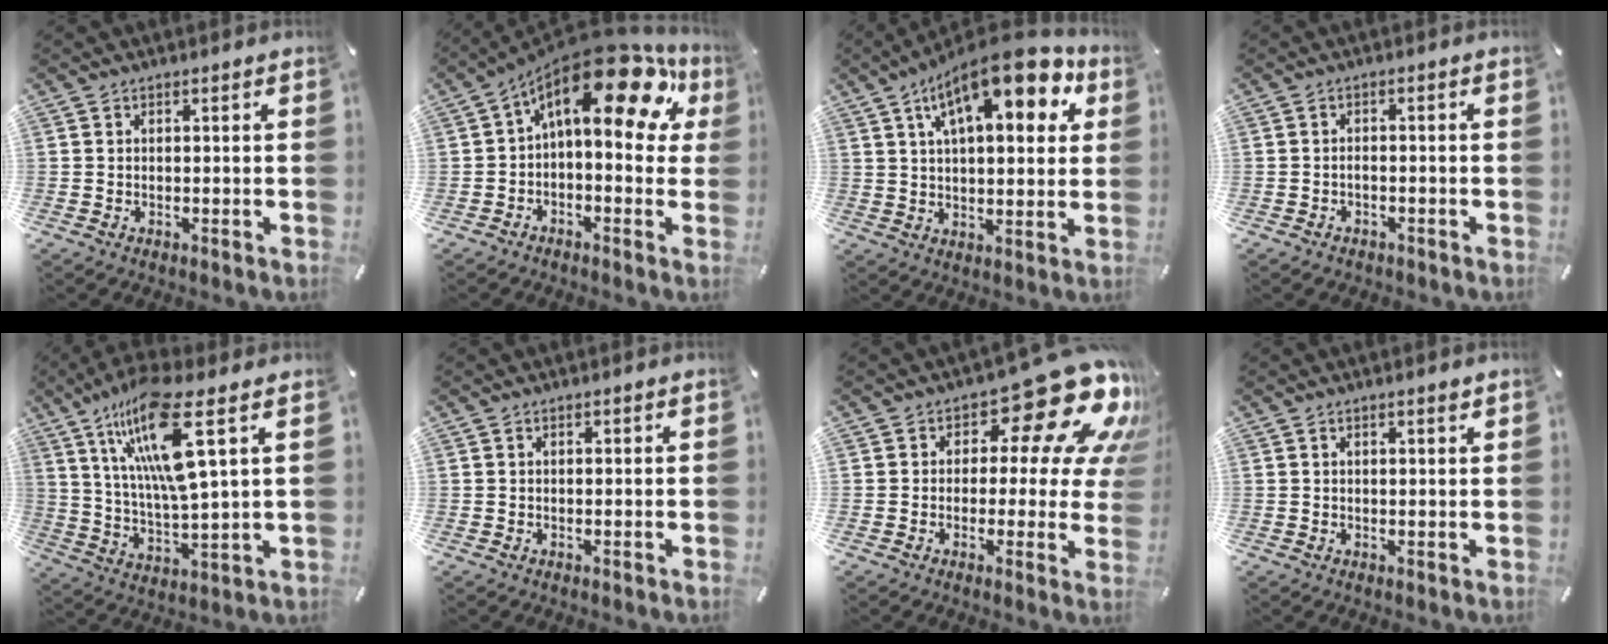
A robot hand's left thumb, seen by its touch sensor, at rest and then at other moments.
{"total": 19.5, "force": [9.1, 8.1, 15.2], "torque": [-0.240, -0.073, 0.148]}
{"total": 18.0, "force": [9.0, 7.1, 13.9], "torque": [-0.214, -0.029, 0.140]}
{"total": 1.5, "force": [-1.0, 0.8, 0.8], "torque": [-0.019, 0.005, -0.021]}
{"total": 17.5, "force": [8.6, 3.3, 14.9], "torque": [-0.318, -0.034, 0.128]}
{"total": 0.0}
{"total": 18.3, "force": [9.7, 8.3, 13.2], "torque": [-0.177, -0.067, 0.157]}
{"total": 1.1, "force": [0.8, 0.2, 0.8], "torque": [-0.015, 0.000, 0.013]}